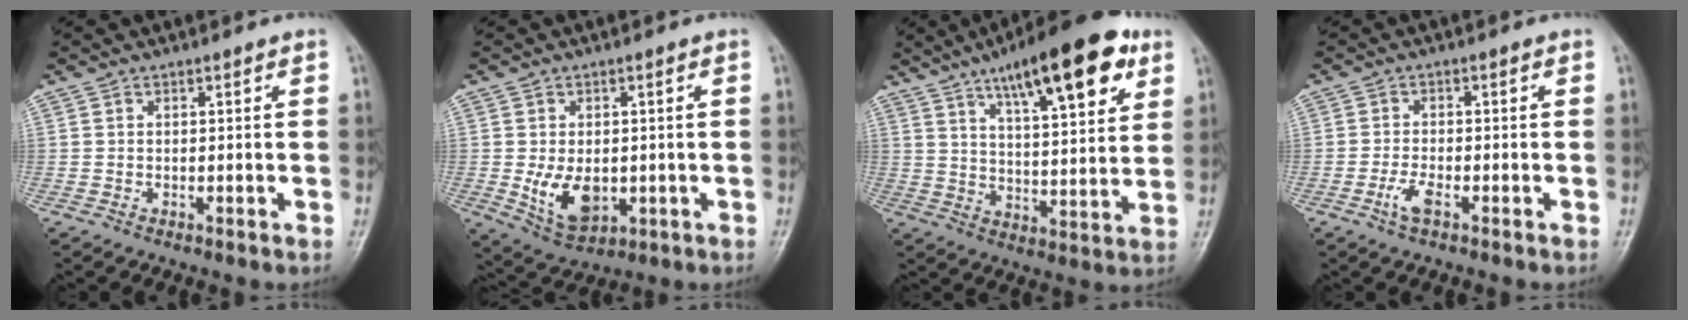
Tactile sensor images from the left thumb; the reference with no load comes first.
{"total": 7.9, "force": [-1.0, 5.3, 5.9], "torque": [-0.087, -0.011, -0.001]}
{"total": 19.8, "force": [10.8, 6.1, 15.5], "torque": [-0.205, -0.029, 0.166]}
{"total": 3.1, "force": [-1.6, 1.0, 2.5], "torque": [-0.057, 0.007, -0.034]}